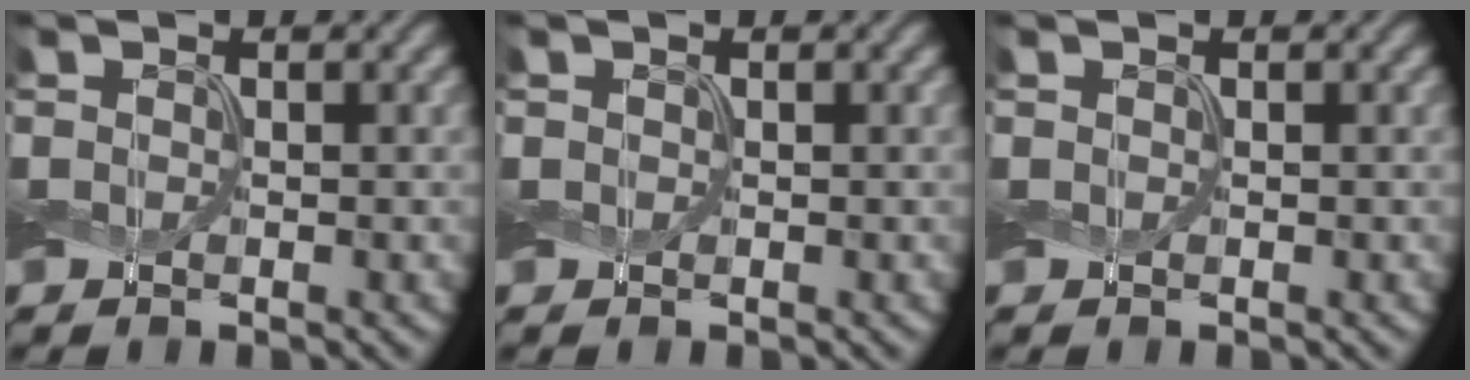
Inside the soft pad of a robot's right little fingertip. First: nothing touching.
{"total": 0.0}
{"total": 0.0}